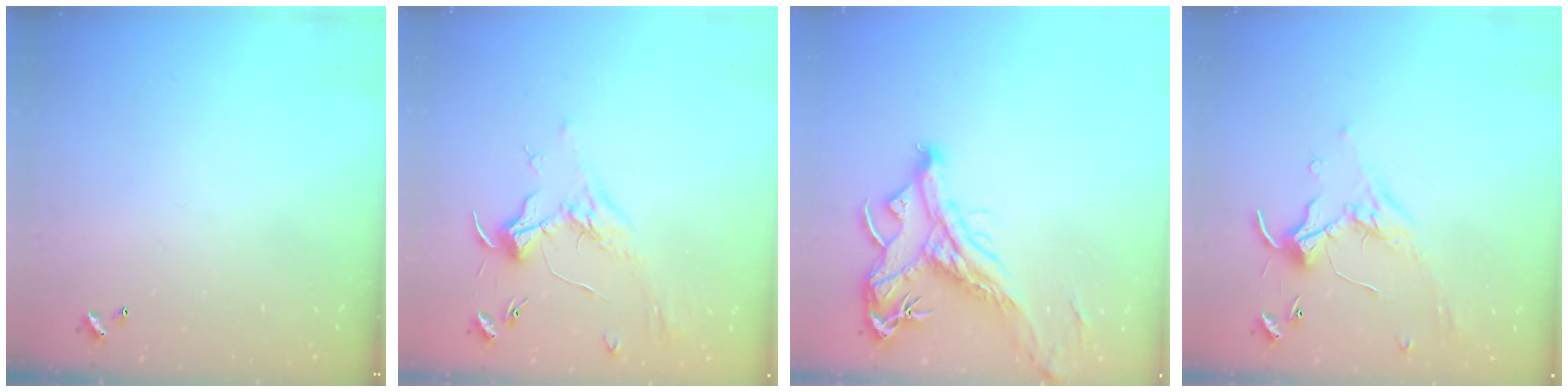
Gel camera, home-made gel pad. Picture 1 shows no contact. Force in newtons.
{"total": 1.8, "press": 1.6, "slide": 0.7}
{"total": 3.5, "press": 3.3, "slide": 1.3}
{"total": 0.0}